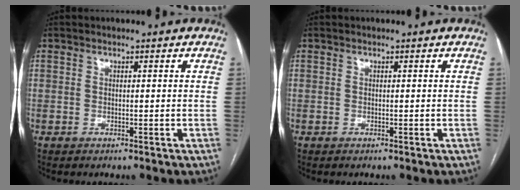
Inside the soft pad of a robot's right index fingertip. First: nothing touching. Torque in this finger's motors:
{"motor_torque": [0.00, 0.00, 0.00, 0.00]}